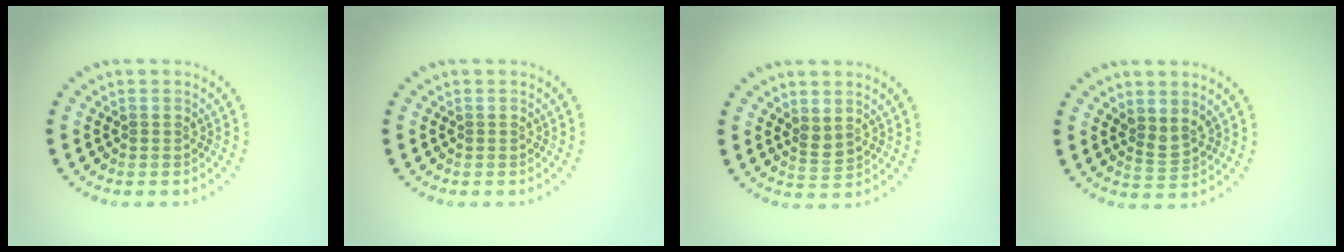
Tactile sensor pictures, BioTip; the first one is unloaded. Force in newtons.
{"total": 0.0}
{"total": 1.4, "press": 1.2, "slide": 0.8}
{"total": 1.8, "press": 1.4, "slide": 1.2}